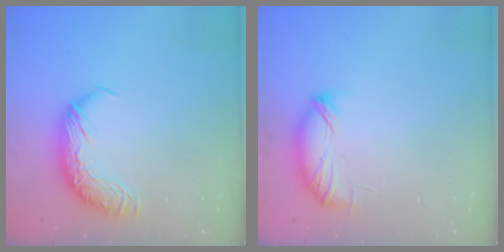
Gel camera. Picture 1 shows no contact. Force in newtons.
{"total": 5.3, "press": 5.3, "slide": 0.6}